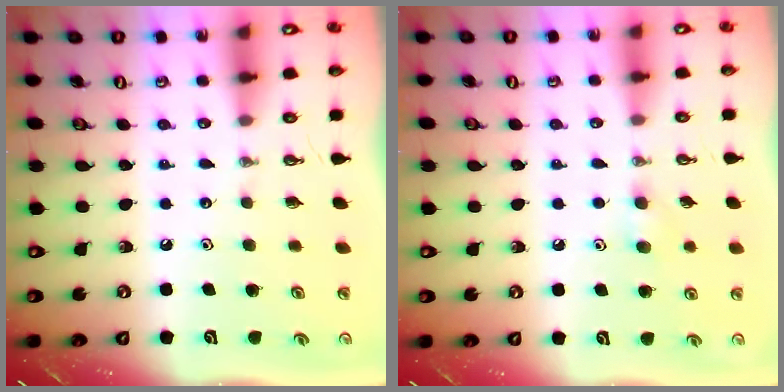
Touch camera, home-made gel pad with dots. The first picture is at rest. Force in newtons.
{"total": 4.1, "press": 4.0, "slide": 1.2}